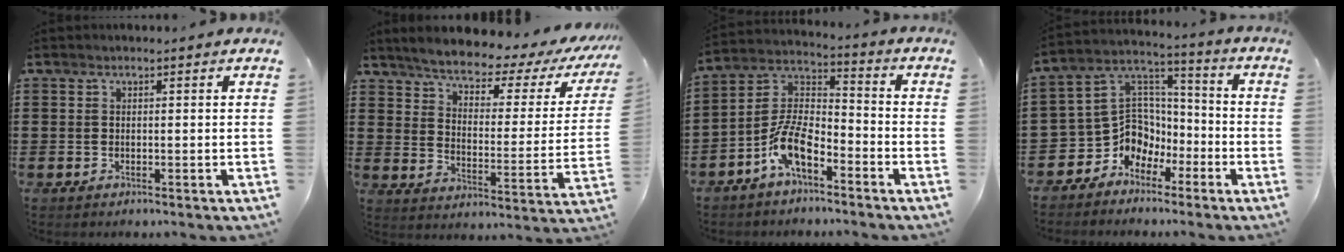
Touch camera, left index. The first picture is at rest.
{"total": 4.9, "force": [4.4, 0.7, 2.0], "torque": [-0.065, -0.035, 0.067]}
{"total": 9.0, "force": [-5.9, 3.3, 6.0], "torque": [-0.150, 0.000, -0.121]}
{"total": 7.8, "force": [-3.5, 6.8, 1.7], "torque": [-0.074, -0.011, -0.069]}